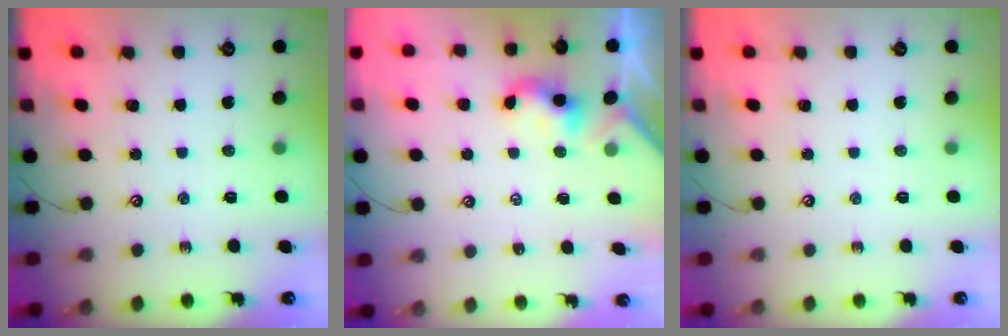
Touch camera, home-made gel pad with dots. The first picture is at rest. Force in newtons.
{"total": 2.1, "press": 2.1, "slide": 0.2}
{"total": 0.0}